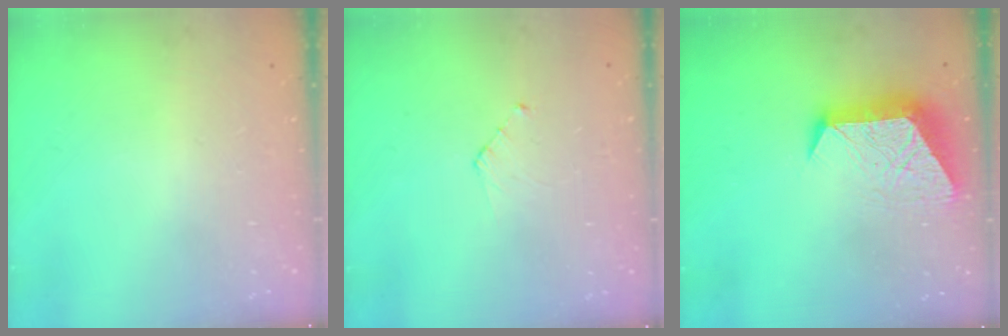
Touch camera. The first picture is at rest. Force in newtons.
{"total": 3.6, "press": 3.6, "slide": 0.3}
{"total": 12.3, "press": 12.2, "slide": 1.1}